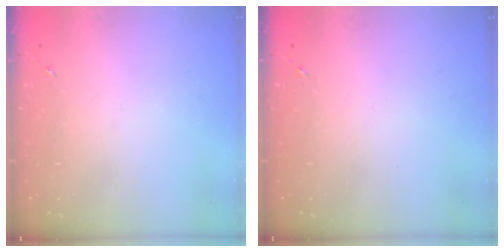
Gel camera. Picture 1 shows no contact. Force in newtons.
{"total": 0.0}